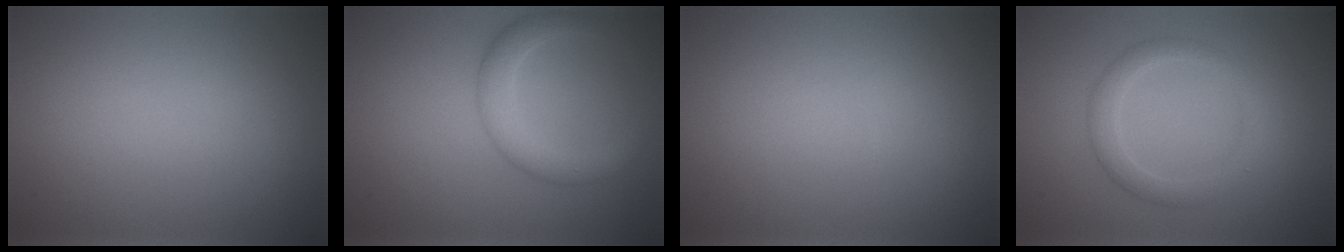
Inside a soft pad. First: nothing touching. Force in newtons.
{"total": 3.5, "press": 3.5, "slide": 0.0}
{"total": 0.0}
{"total": 2.5, "press": 2.5, "slide": 0.2}